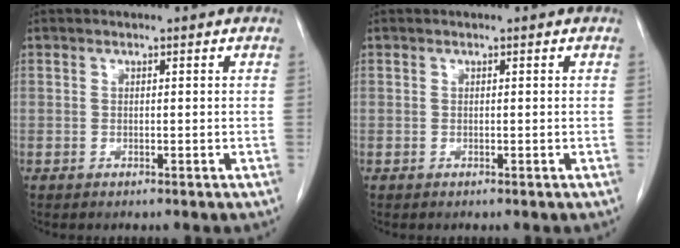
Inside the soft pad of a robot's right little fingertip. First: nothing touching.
{"total": 0.0}